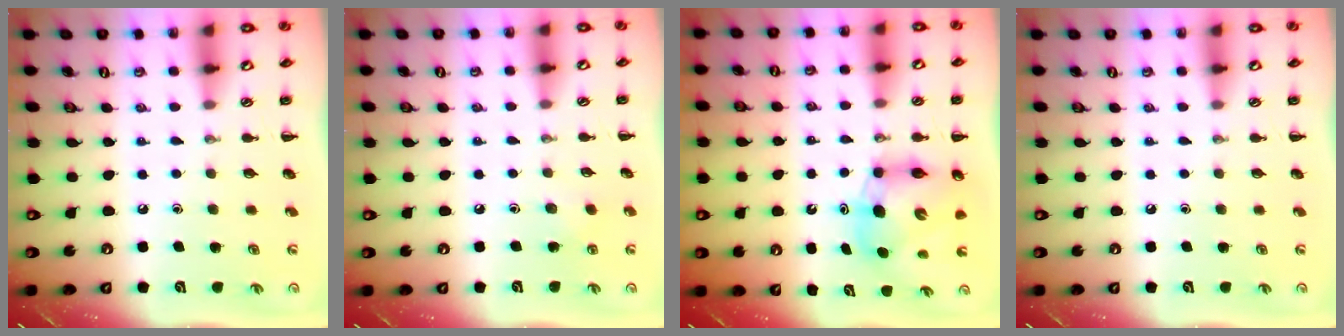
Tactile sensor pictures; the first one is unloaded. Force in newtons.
{"total": 2.6, "press": 2.5, "slide": 0.8}
{"total": 7.7, "press": 7.4, "slide": 2.4}
{"total": 0.0}